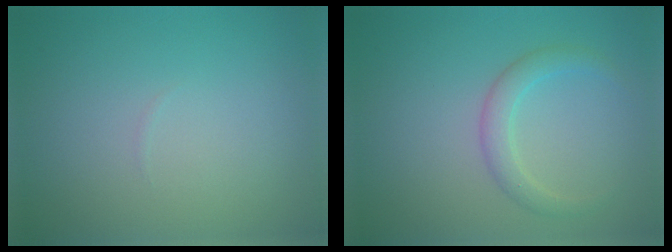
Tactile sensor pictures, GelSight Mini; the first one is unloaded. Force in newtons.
{"total": 2.2, "press": 2.2, "slide": 0.1}